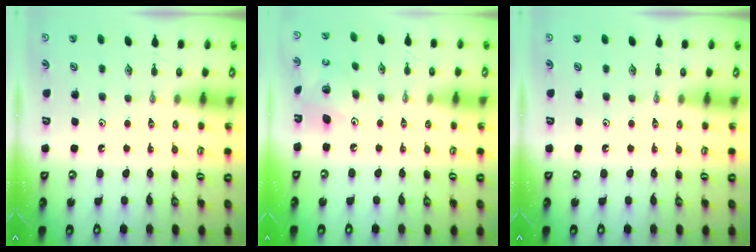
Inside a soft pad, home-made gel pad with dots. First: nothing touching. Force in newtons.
{"total": 9.7, "press": 9.7, "slide": 0.4}
{"total": 0.0}